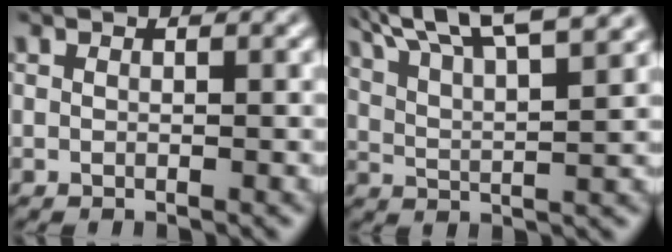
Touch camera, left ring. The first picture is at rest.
{"total": 9.5, "force": [6.7, 2.8, 6.1], "torque": [-0.115, 0.030, 0.083]}